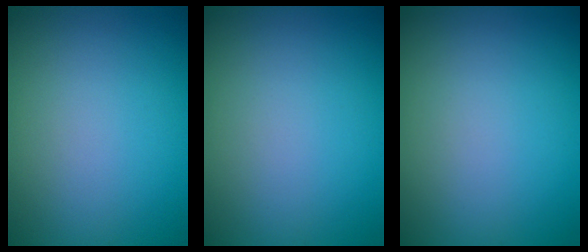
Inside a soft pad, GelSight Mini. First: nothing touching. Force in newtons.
{"total": 0.0}
{"total": 0.0}